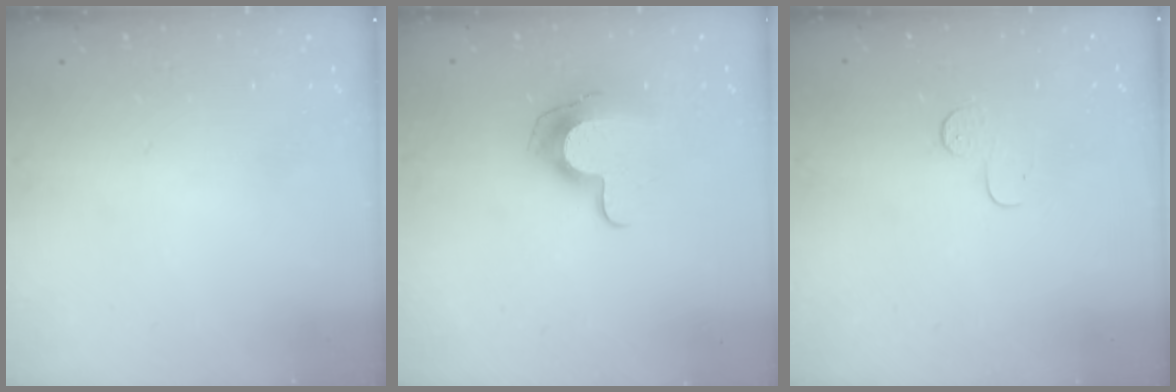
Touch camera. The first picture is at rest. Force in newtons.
{"total": 11.5, "press": 11.5, "slide": 0.4}
{"total": 5.0, "press": 4.9, "slide": 0.5}